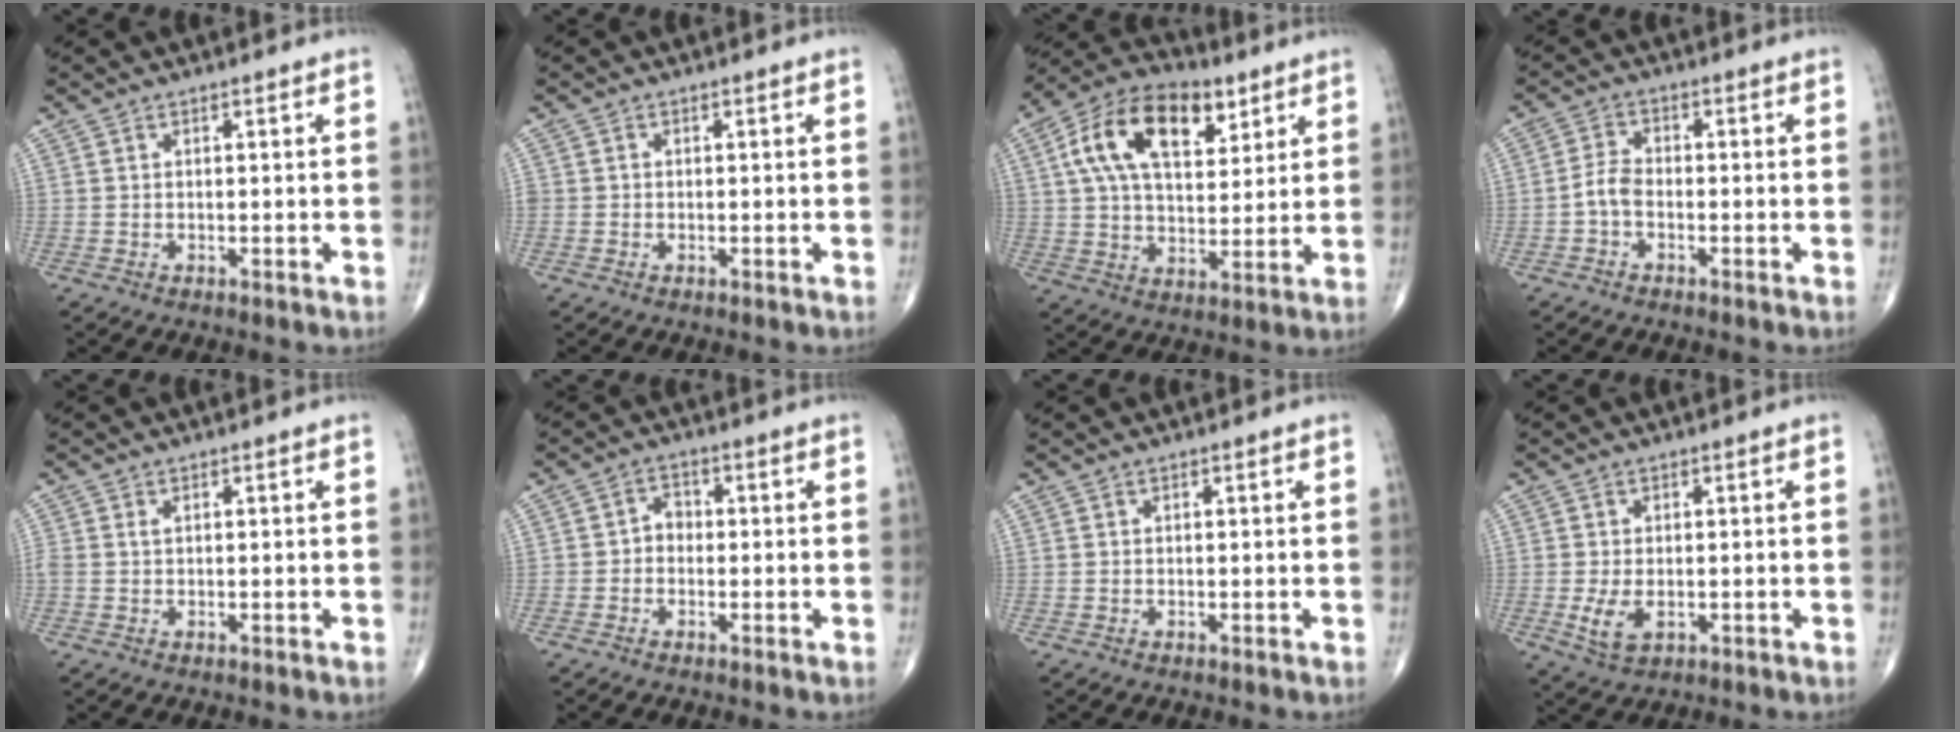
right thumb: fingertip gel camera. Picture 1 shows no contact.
{"total": 0.7, "force": [-0.2, 0.7, 0.2], "torque": [0.003, 0.004, -0.005]}
{"total": 18.0, "force": [7.1, 10.1, 13.1], "torque": [-0.202, -0.005, 0.118]}
{"total": 3.3, "force": [-1.3, 1.9, 2.3], "torque": [-0.047, 0.016, -0.033]}
{"total": 1.1, "force": [0.3, 0.7, 0.8], "torque": [-0.023, 0.008, 0.010]}
{"total": 2.8, "force": [-0.6, 2.3, 1.4], "torque": [-0.004, 0.014, -0.019]}
{"total": 0.0}
{"total": 4.6, "force": [-0.9, 2.7, 3.6], "torque": [-0.074, -0.010, -0.011]}